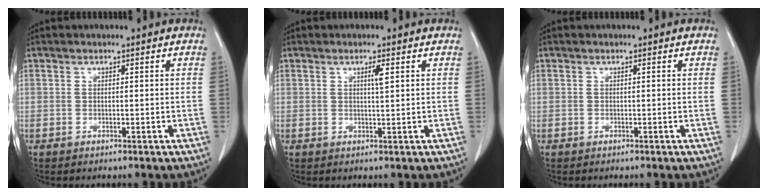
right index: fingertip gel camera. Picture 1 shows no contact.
{"total": 1.7, "force": [0.7, 0.0, 1.5], "torque": [-0.028, -0.001, 0.010]}
{"total": 0.0}